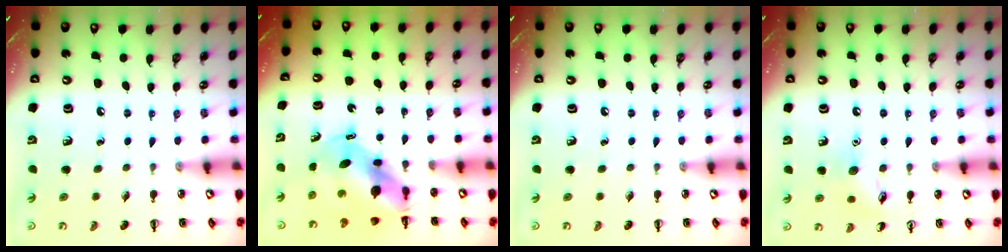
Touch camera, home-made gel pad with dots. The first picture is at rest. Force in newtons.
{"total": 6.2, "press": 6.1, "slide": 1.1}
{"total": 0.0}
{"total": 8.1, "press": 8.1, "slide": 0.7}